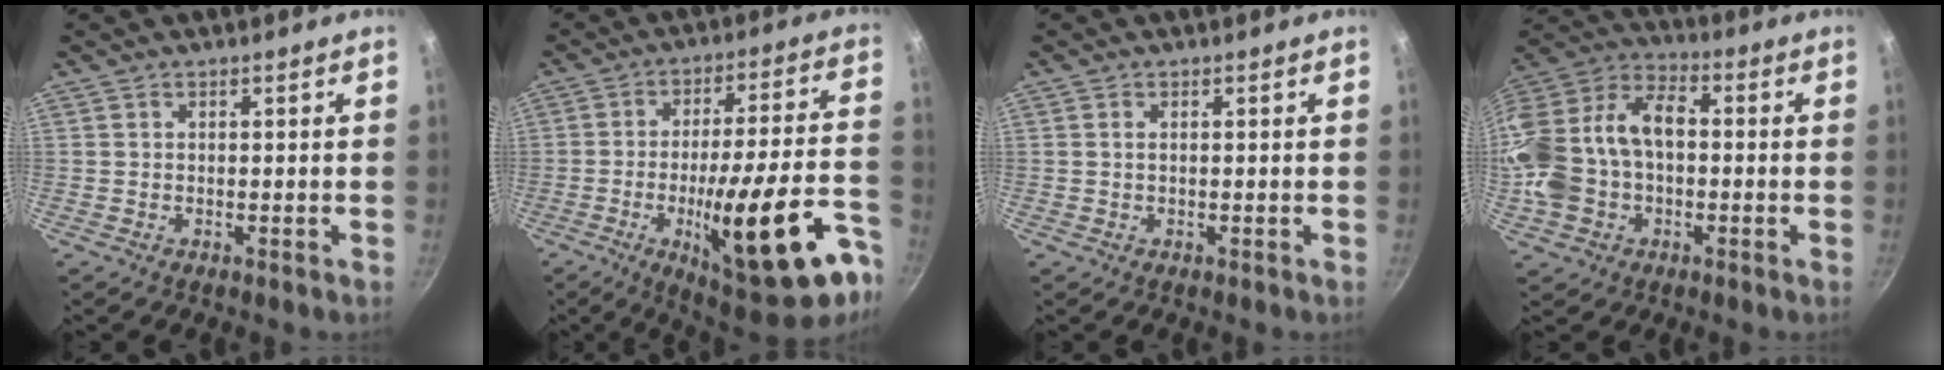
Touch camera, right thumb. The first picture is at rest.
{"total": 25.5, "force": [-10.3, 7.3, 22.2], "torque": [-0.288, 0.034, -0.139]}
{"total": 0.7, "force": [0.1, 0.3, 0.6], "torque": [-0.012, 0.001, 0.002]}
{"total": 21.2, "force": [-1.4, 15.0, 14.9], "torque": [-0.300, 0.058, -0.033]}